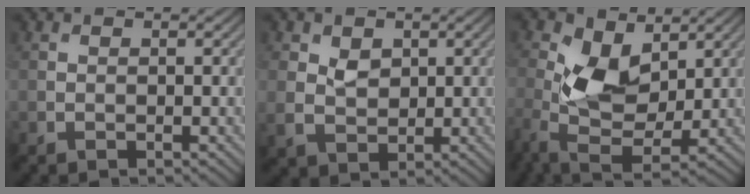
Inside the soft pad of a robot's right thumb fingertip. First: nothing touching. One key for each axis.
{"total": 3.1, "fx": 1.1, "fy": 2.3, "fz": 1.8, "tx": -0.039, "ty": -0.004, "tz": 0.019}
{"total": 9.3, "fx": 1.5, "fy": 5.2, "fz": 7.6, "tx": -0.182, "ty": 0.002, "tz": 0.020}